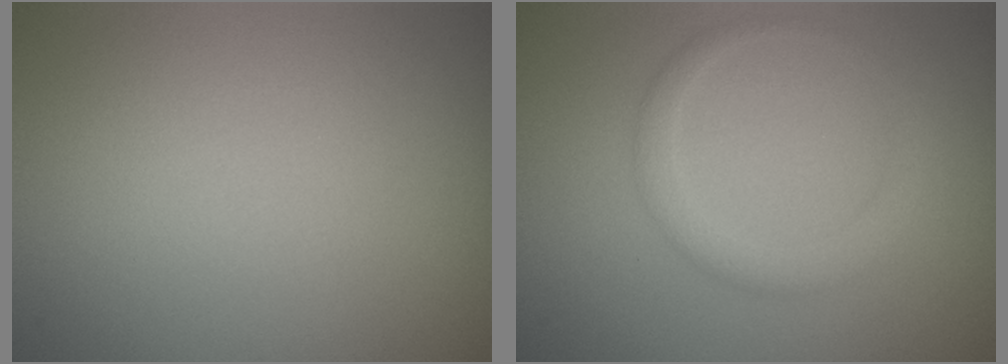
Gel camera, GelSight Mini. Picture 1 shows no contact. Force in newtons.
{"total": 2.0, "press": 2.0, "slide": 0.1}